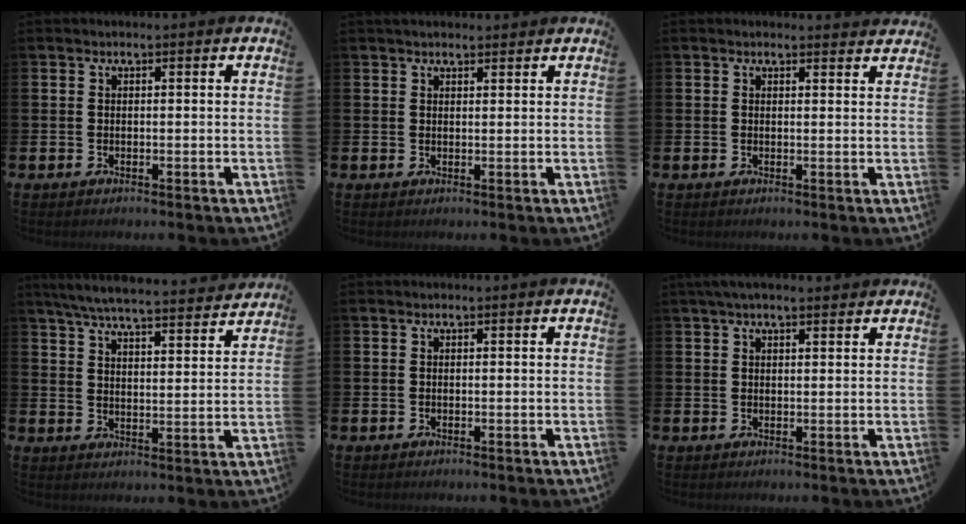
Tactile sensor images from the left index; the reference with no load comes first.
{"total": 1.7, "force": [1.6, 0.5, 0.4], "torque": [-0.001, -0.001, 0.027]}
{"total": 1.3, "force": [1.3, 0.2, 0.0], "torque": [0.008, -0.005, 0.022]}
{"total": 6.7, "force": [6.4, 0.5, 2.0], "torque": [-0.056, -0.044, 0.112]}
{"total": 0.0}
{"total": 2.7, "force": [2.2, 0.7, 1.4], "torque": [-0.030, 0.004, 0.040]}